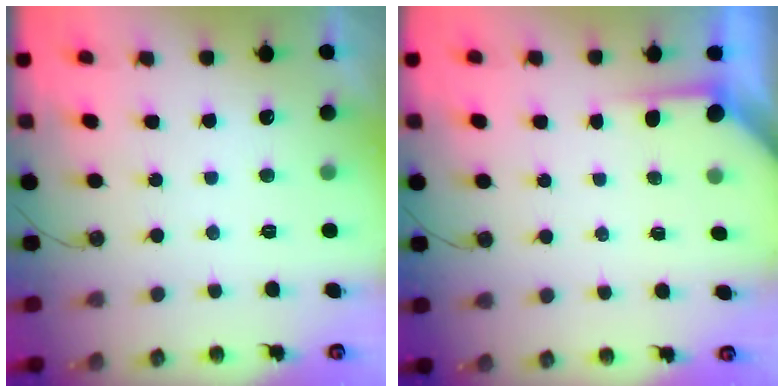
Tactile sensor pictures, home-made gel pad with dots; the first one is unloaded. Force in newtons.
{"total": 3.8, "press": 3.8, "slide": 0.4}